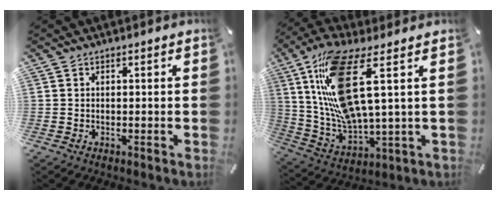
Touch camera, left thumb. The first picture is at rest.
{"total": 18.2, "force": [6.6, 5.3, 16.1], "torque": [-0.363, -0.027, 0.099]}